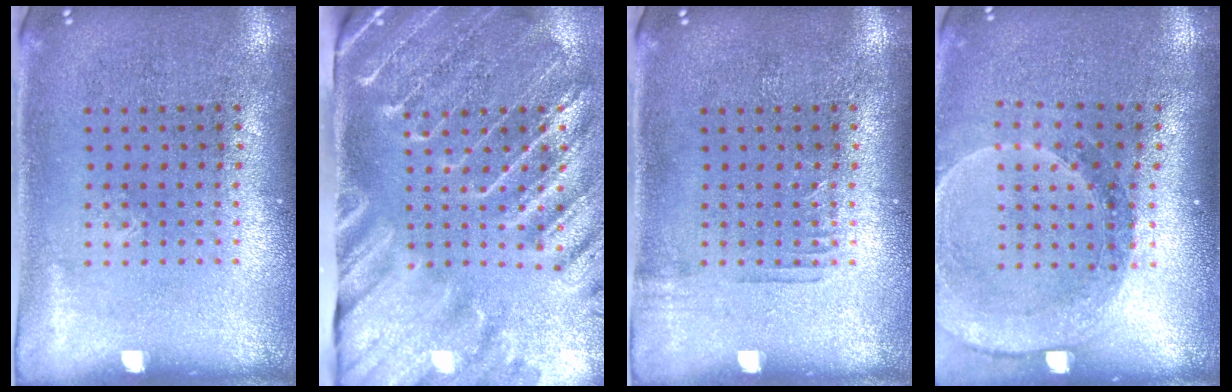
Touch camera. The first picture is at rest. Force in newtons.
{"total": 4.0, "press": 3.3, "slide": 2.3}
{"total": 0.7, "press": 0.6, "slide": 0.2}
{"total": 1.5, "press": 1.5, "slide": 0.1}